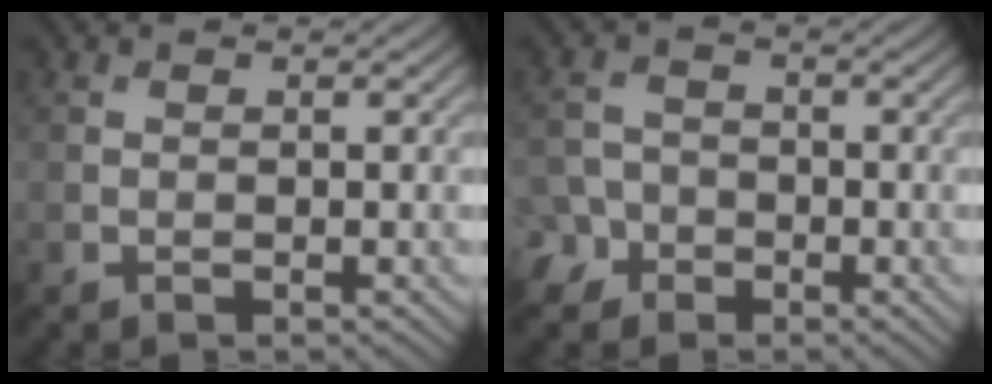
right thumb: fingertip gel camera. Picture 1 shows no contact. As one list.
[{"total": 3.7, "force": [-2.1, 2.9, 1.0], "torque": [-0.020, -0.001, -0.049]}]